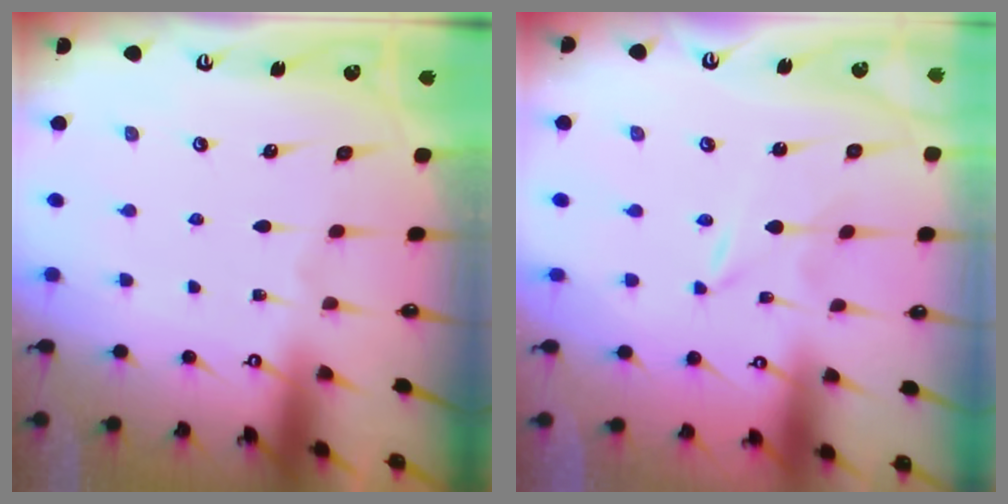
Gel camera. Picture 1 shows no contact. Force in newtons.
{"total": 0.0}